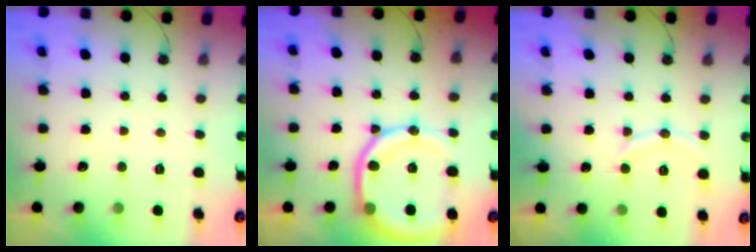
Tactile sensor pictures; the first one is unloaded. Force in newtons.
{"total": 16.6, "press": 16.5, "slide": 1.8}
{"total": 8.0, "press": 8.0, "slide": 0.9}